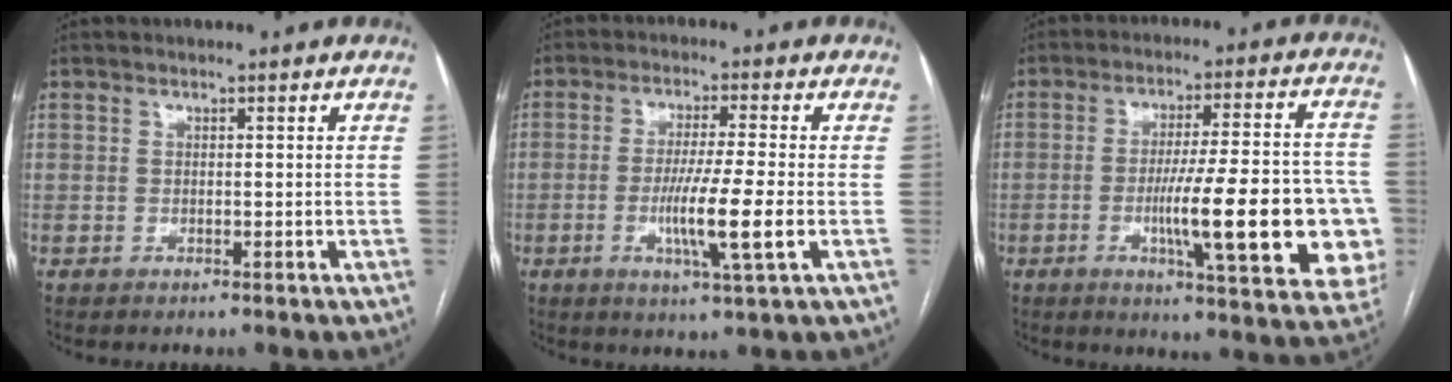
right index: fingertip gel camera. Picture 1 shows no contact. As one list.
[{"total": 8.8, "force": [-2.0, -0.6, 8.6], "torque": [-0.156, -0.020, -0.039]}, {"total": 20.3, "force": [-4.6, 2.9, 19.6], "torque": [-0.207, 0.014, -0.053]}]